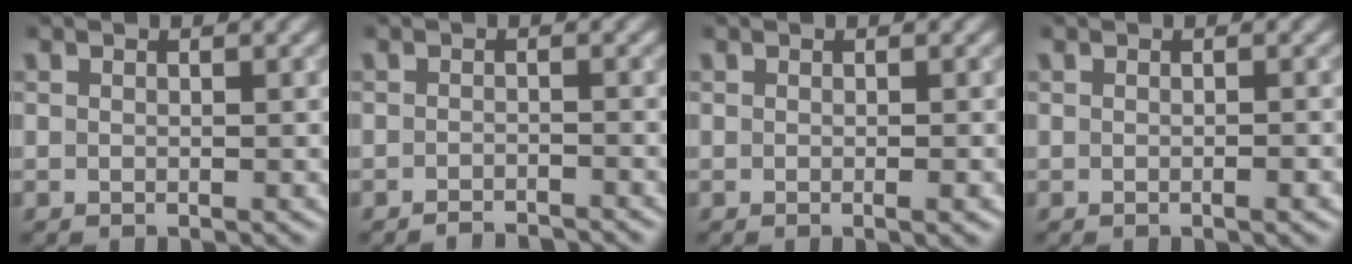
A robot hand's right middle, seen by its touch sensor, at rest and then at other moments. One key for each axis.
{"total": 2.1, "fx": -2.0, "fy": 0.3, "fz": 0.6, "tx": 0.003, "ty": 0.003, "tz": -0.030}
{"total": 1.1, "fx": -0.2, "fy": 0.2, "fz": 1.1, "tx": -0.009, "ty": 0.000, "tz": -0.004}
{"total": 0.9, "fx": -0.4, "fy": 0.1, "fz": 0.8, "tx": -0.010, "ty": 0.002, "tz": -0.005}